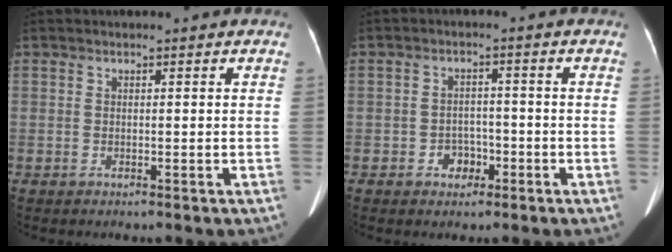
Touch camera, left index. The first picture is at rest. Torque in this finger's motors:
{"motor_torque": [0.02, 0.02, 0.00, 0.00]}